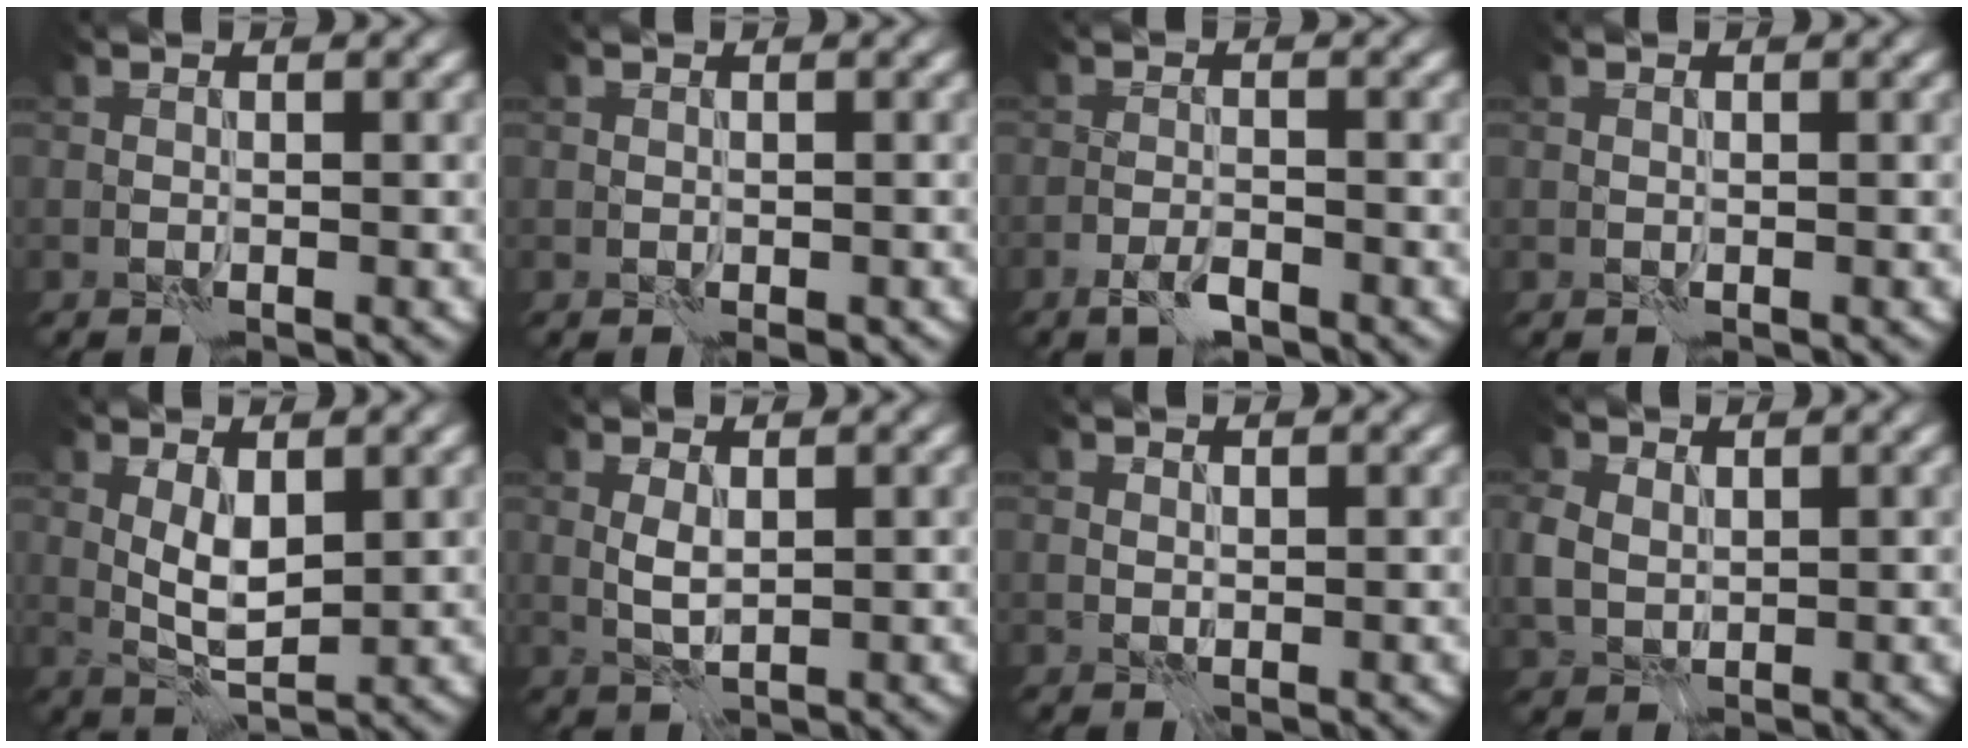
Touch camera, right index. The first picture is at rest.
{"total": 1.0, "force": [-0.4, 0.7, 0.6], "torque": [-0.011, -0.003, -0.003]}
{"total": 2.1, "force": [-1.4, 0.6, 1.3], "torque": [-0.029, 0.000, -0.031]}
{"total": 0.0}
{"total": 2.9, "force": [0.9, 1.1, 2.5], "torque": [-0.052, -0.005, 0.022]}
{"total": 1.4, "force": [0.6, 0.6, 1.2], "torque": [-0.028, 0.000, 0.013]}
{"total": 0.5, "force": [0.4, 0.2, -0.2], "torque": [0.008, -0.003, 0.007]}
{"total": 2.8, "force": [1.0, 2.2, 1.4], "torque": [-0.040, 0.001, 0.017]}